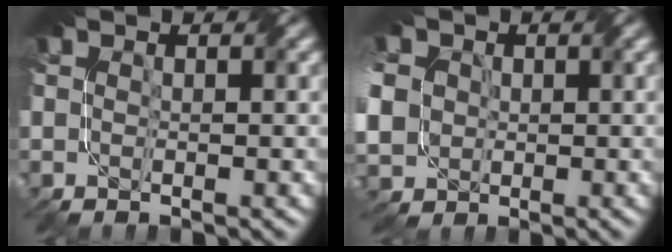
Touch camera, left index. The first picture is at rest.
{"total": 8.5, "force": [0.9, 7.5, 4.0], "torque": [-0.114, 0.015, -0.009]}